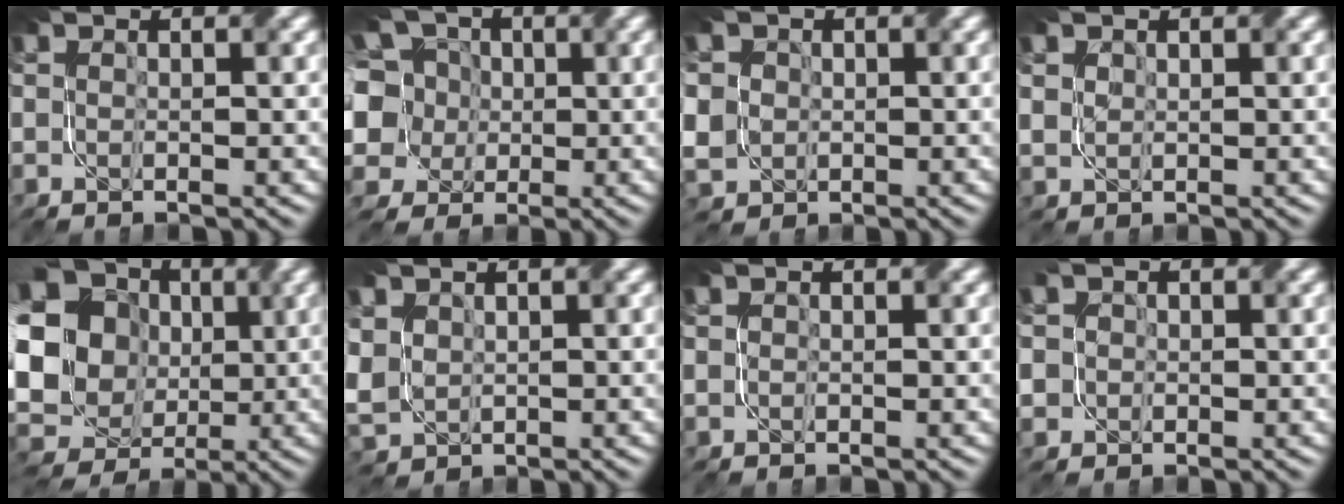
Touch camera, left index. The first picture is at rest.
{"total": 10.8, "force": [1.8, 9.0, 5.8], "torque": [-0.146, 0.032, -0.015]}
{"total": 7.8, "force": [0.6, 6.7, 3.9], "torque": [-0.122, 0.014, -0.019]}
{"total": 1.2, "force": [0.6, 1.0, 0.4], "torque": [-0.031, -0.005, 0.023]}
{"total": 19.7, "force": [-0.6, 16.9, 10.2], "torque": [-0.225, 0.011, -0.044]}
{"total": 4.1, "force": [0.6, 3.3, 2.4], "torque": [-0.086, 0.001, 0.012]}
{"total": 0.0}
{"total": 2.4, "force": [-0.2, 2.3, 0.7], "torque": [-0.039, 0.005, -0.005]}